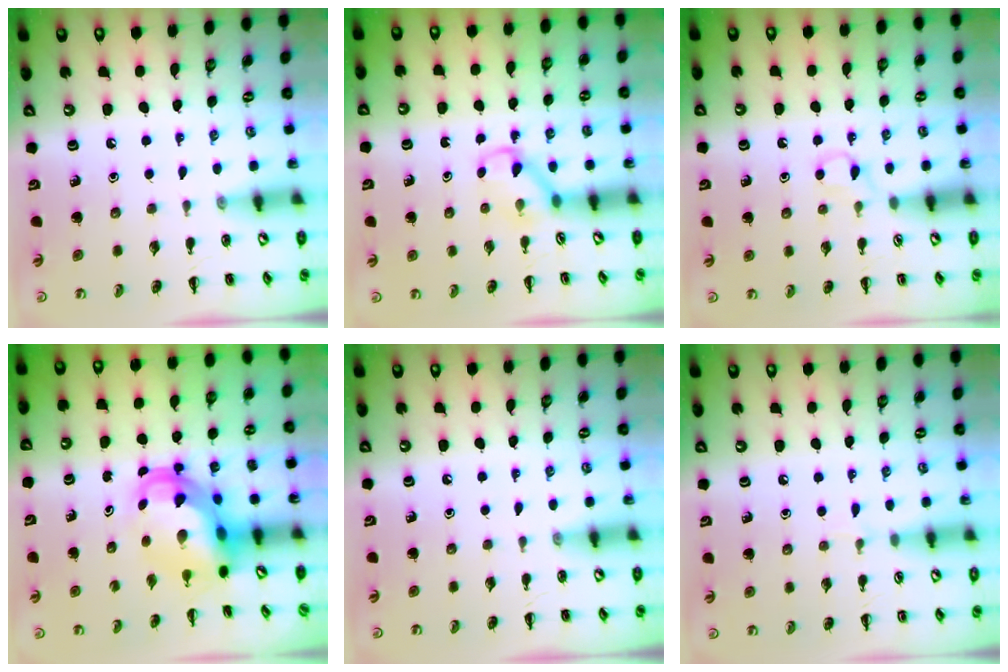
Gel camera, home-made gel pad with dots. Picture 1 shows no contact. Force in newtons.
{"total": 3.5, "press": 3.2, "slide": 1.4}
{"total": 3.2, "press": 2.9, "slide": 1.2}
{"total": 5.7, "press": 5.6, "slide": 1.3}
{"total": 0.0}
{"total": 3.4, "press": 3.2, "slide": 1.3}